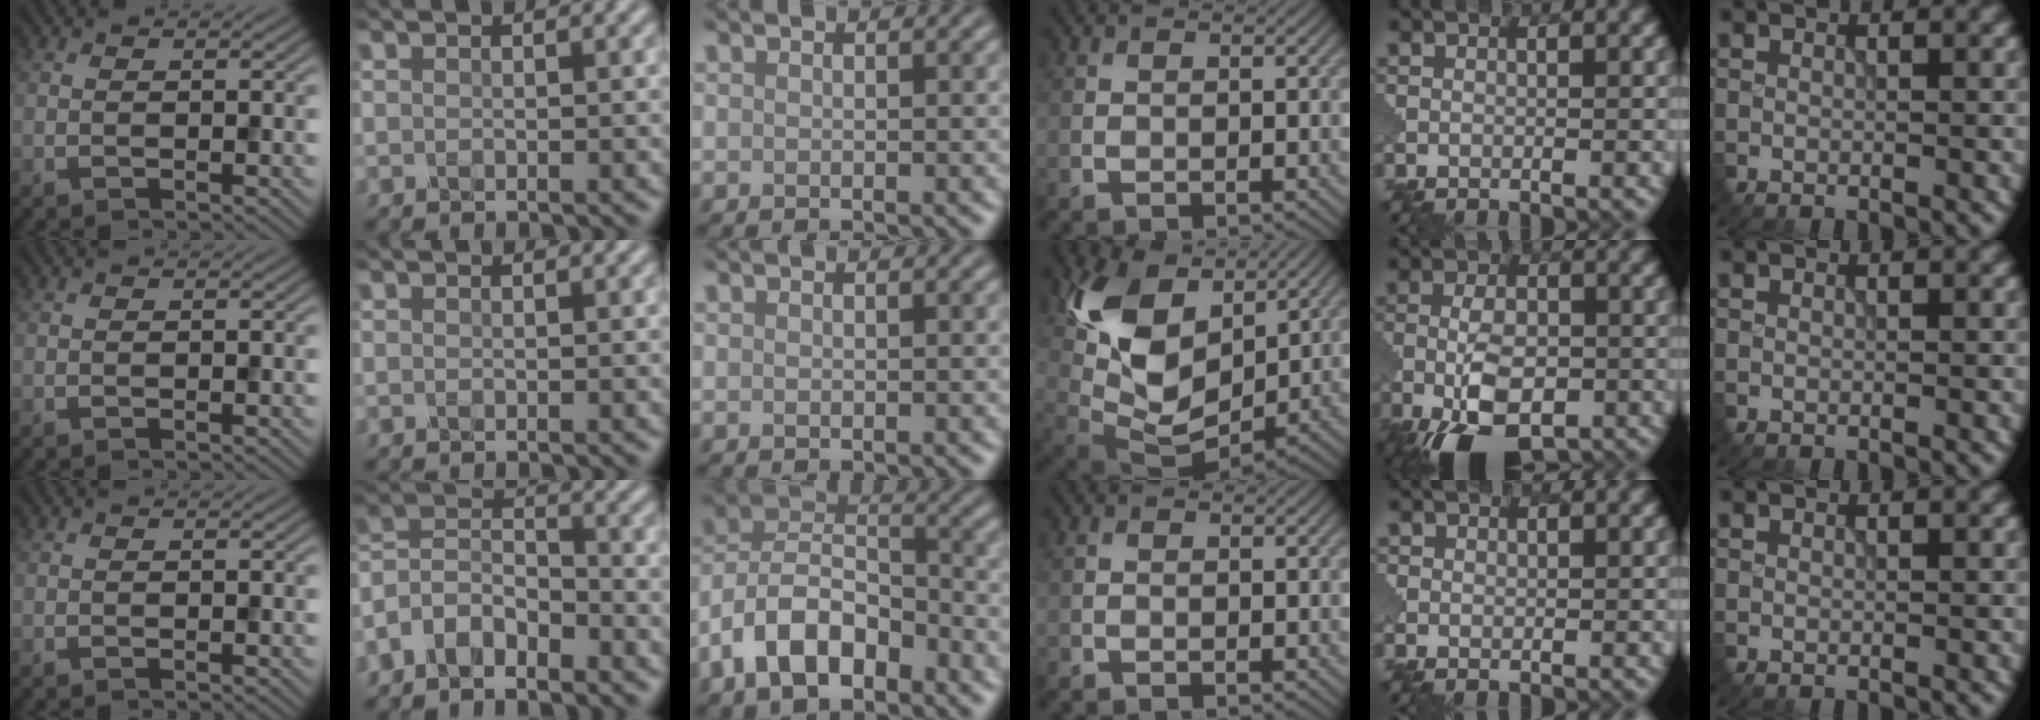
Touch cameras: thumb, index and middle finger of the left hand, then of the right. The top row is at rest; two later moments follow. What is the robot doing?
{"motion": "insert", "object": "pin"}